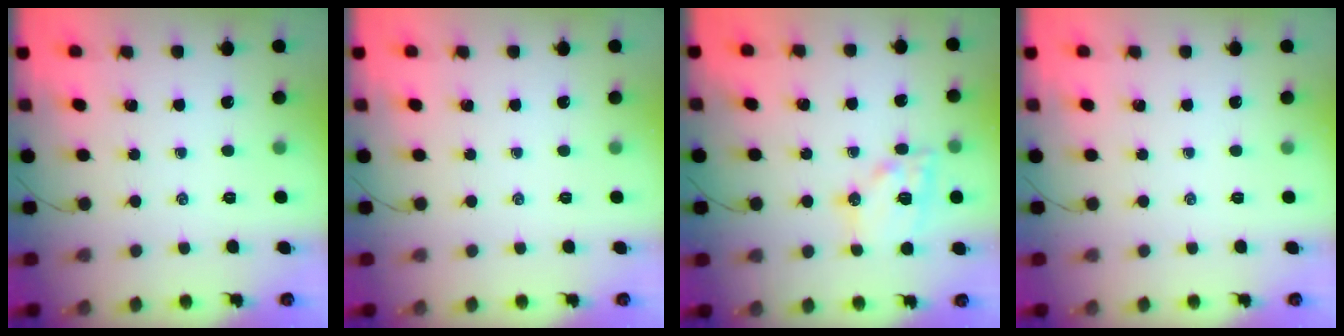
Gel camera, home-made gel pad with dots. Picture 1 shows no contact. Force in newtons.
{"total": 0.0}
{"total": 13.5, "press": 13.4, "slide": 2.0}
{"total": 0.0}